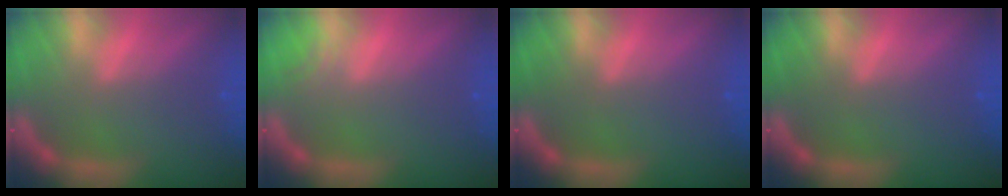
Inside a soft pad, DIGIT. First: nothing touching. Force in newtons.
{"total": 0.9}
{"total": 0.0}
{"total": 0.0}